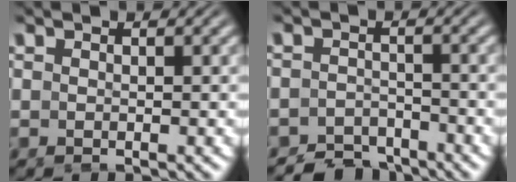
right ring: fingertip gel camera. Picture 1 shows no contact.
{"total": 5.7, "force": [-5.4, 2.0, 0.2], "torque": [0.018, -0.020, -0.095]}